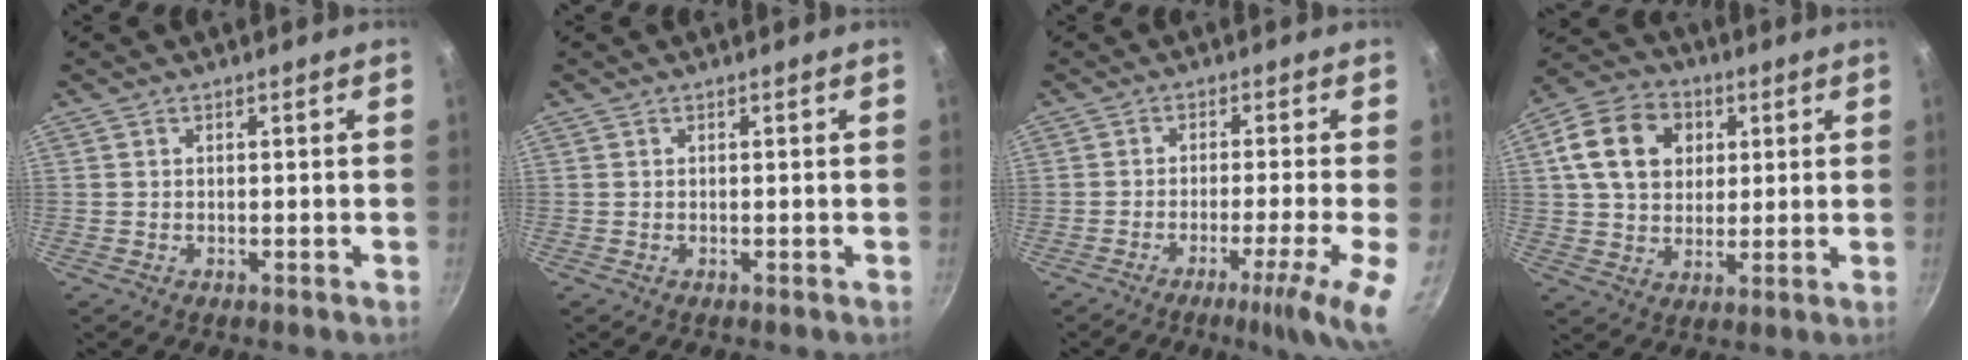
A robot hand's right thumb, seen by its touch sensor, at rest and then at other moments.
{"total": 0.0}
{"total": 8.6, "force": [-3.2, 0.0, 8.0], "torque": [-0.124, 0.006, -0.051]}
{"total": 13.8, "force": [3.7, 10.7, 7.8], "torque": [-0.120, 0.007, 0.052]}